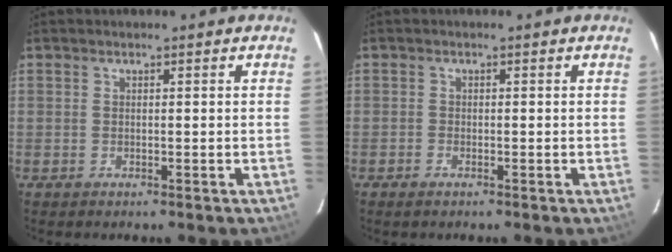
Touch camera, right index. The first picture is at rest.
{"total": 0.7, "force": [-0.6, 0.3, 0.2], "torque": [-0.006, 0.001, -0.014]}